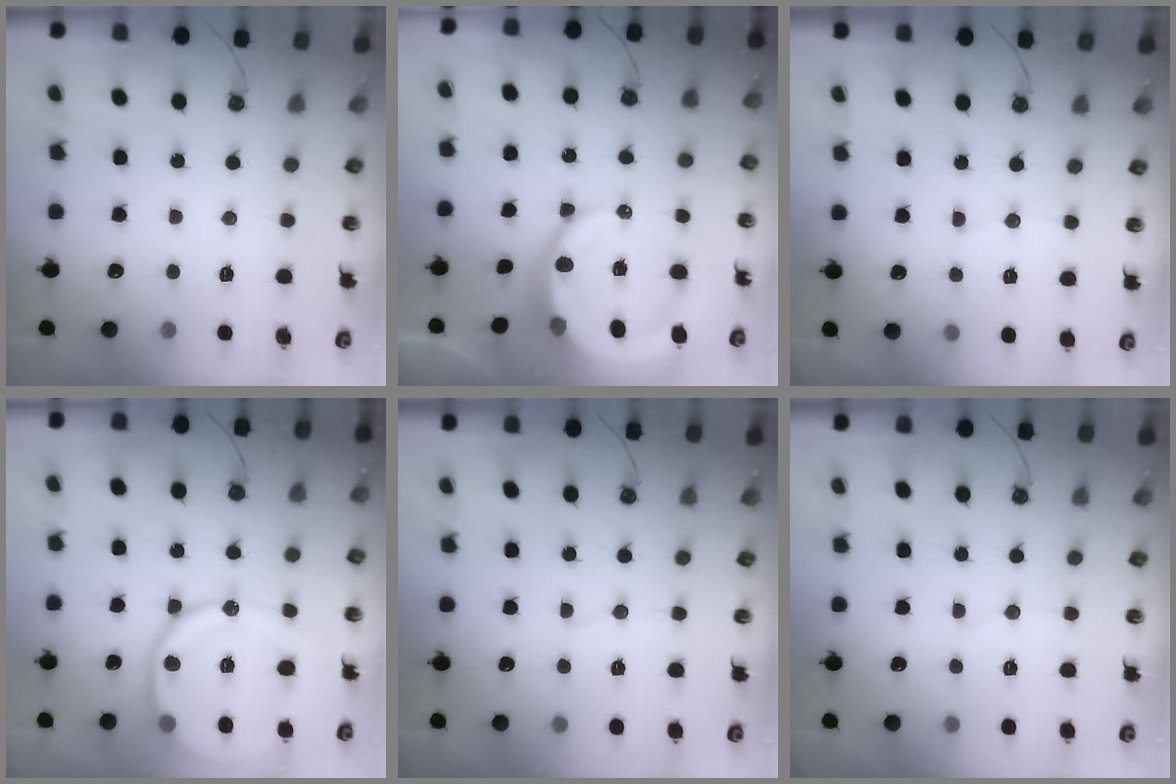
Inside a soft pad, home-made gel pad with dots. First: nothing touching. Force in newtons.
{"total": 14.5, "press": 14.4, "slide": 1.7}
{"total": 3.7, "press": 3.6, "slide": 1.0}
{"total": 17.7, "press": 17.6, "slide": 1.8}
{"total": 5.1, "press": 5.0, "slide": 0.5}
{"total": 4.8, "press": 4.7, "slide": 0.8}